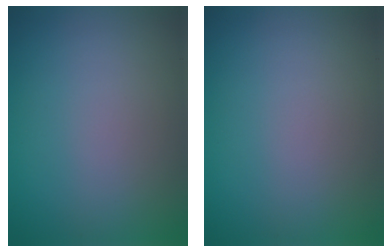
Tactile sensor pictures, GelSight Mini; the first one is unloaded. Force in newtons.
{"total": 0.0}